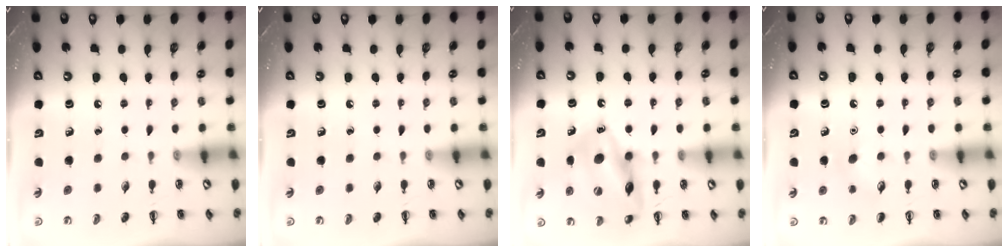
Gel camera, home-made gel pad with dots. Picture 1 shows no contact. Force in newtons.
{"total": 0.0}
{"total": 16.3, "press": 16.1, "slide": 2.2}
{"total": 6.2, "press": 6.1, "slide": 1.4}